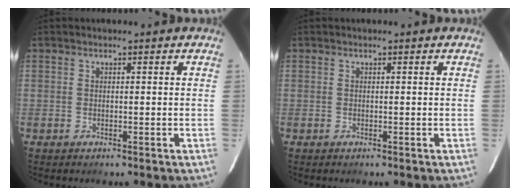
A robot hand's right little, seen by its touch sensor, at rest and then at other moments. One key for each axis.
{"total": 0.0}